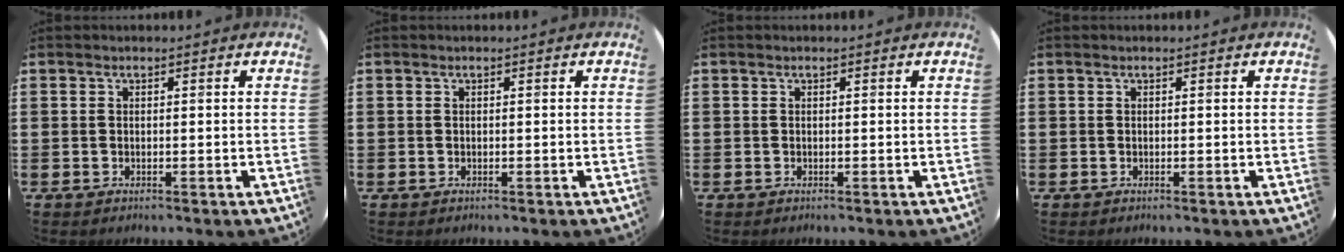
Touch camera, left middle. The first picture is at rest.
{"total": 0.0}
{"total": 0.0}
{"total": 0.0}